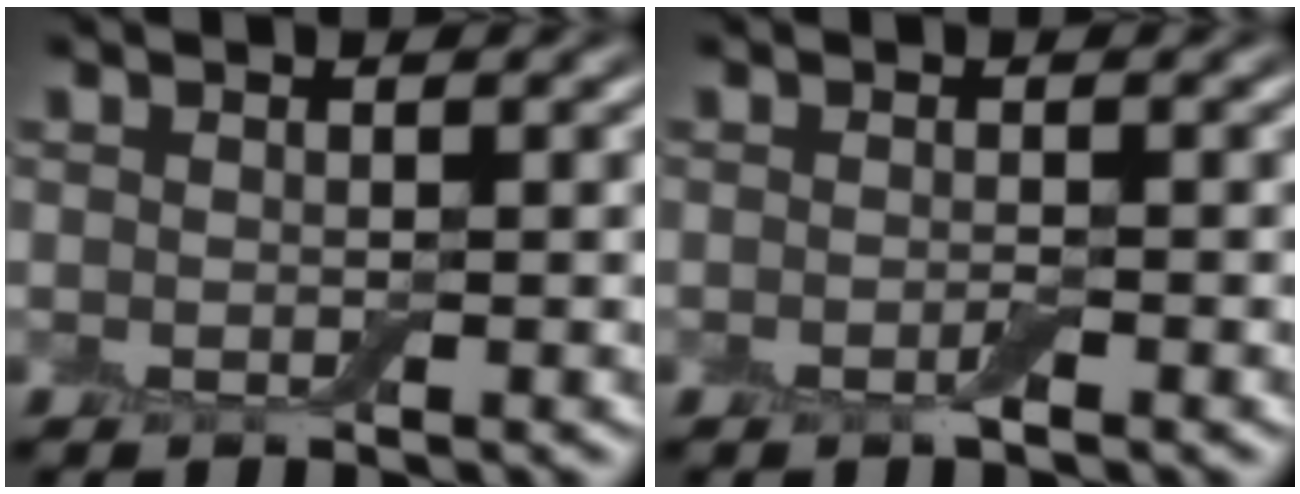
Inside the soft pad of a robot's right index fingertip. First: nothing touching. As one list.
[{"total": 0.7, "force": [-0.4, 0.1, 0.6], "torque": [-0.012, -0.001, -0.008]}]